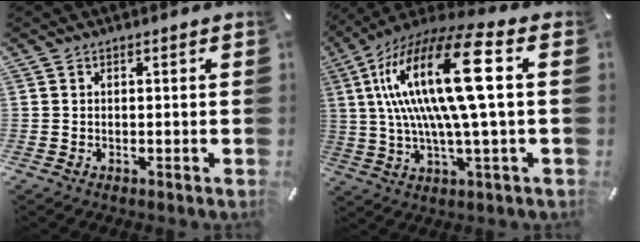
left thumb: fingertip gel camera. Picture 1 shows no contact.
{"total": 22.8, "force": [3.9, 5.3, 21.8], "torque": [-0.466, -0.015, 0.045]}